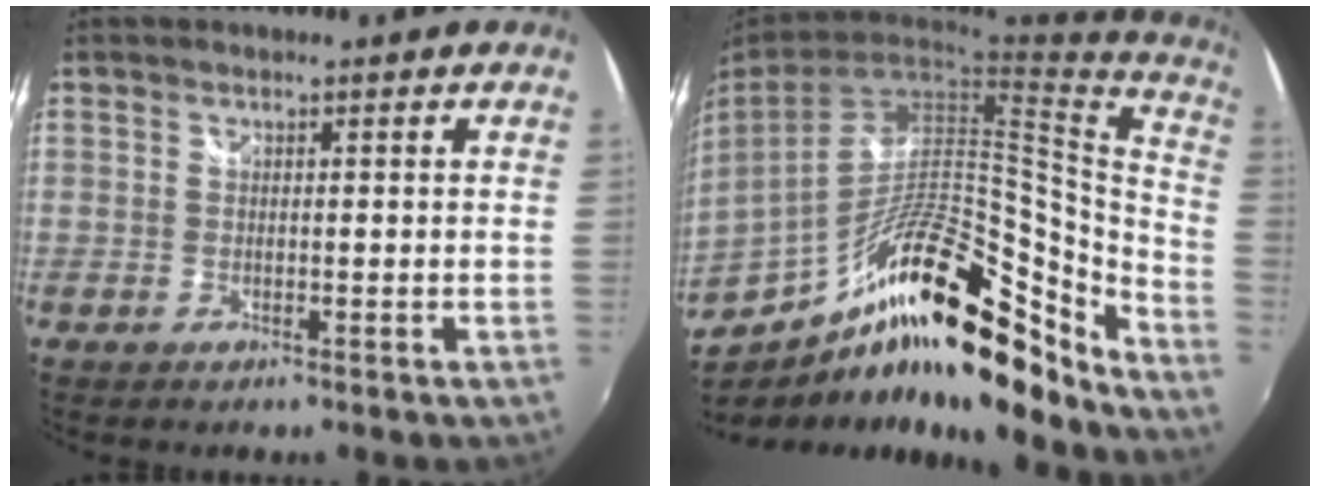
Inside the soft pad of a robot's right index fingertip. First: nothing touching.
{"total": 23.2, "force": [-14.9, 7.3, 16.1], "torque": [-0.251, 0.002, -0.250]}